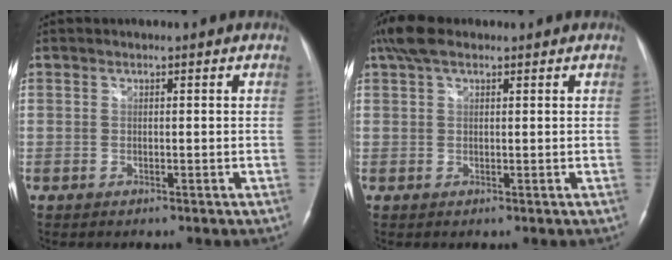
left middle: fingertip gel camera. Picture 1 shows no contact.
{"total": 4.5, "force": [3.1, 1.8, 2.8], "torque": [-0.068, 0.030, 0.061]}